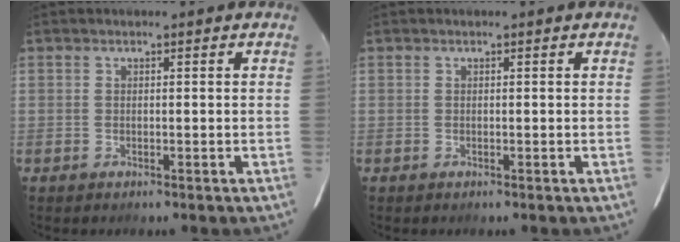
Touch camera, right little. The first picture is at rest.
{"total": 0.0}